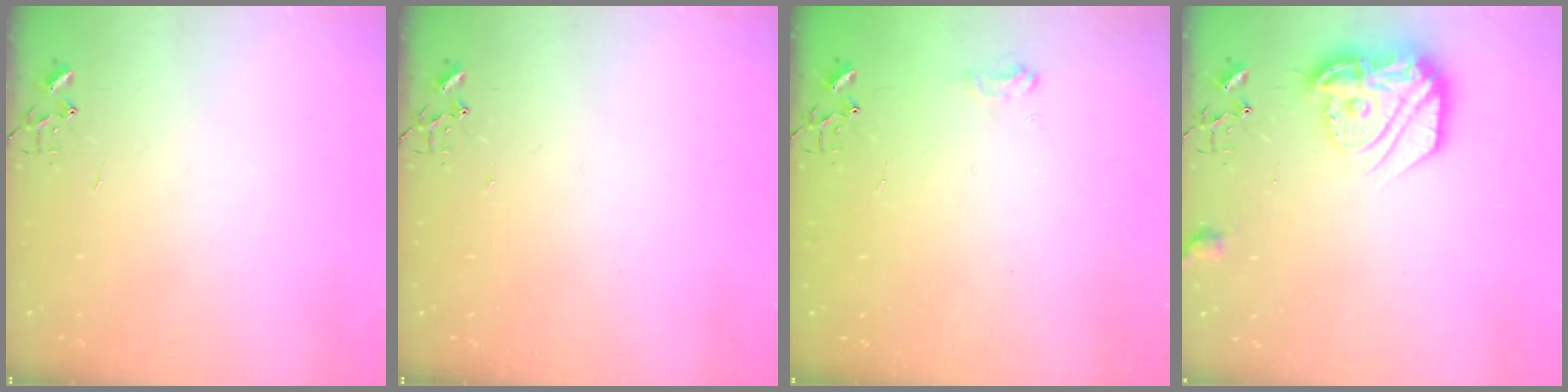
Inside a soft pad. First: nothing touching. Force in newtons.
{"total": 0.0}
{"total": 7.5, "press": 7.4, "slide": 0.8}
{"total": 17.2, "press": 17.2, "slide": 1.1}